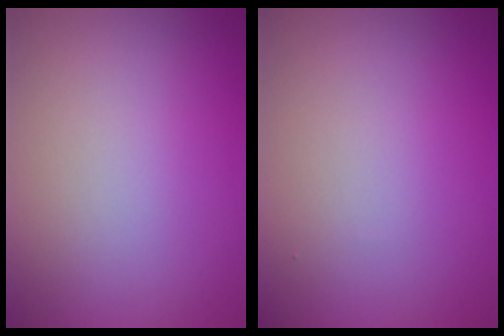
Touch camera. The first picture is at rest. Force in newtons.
{"total": 0.0}